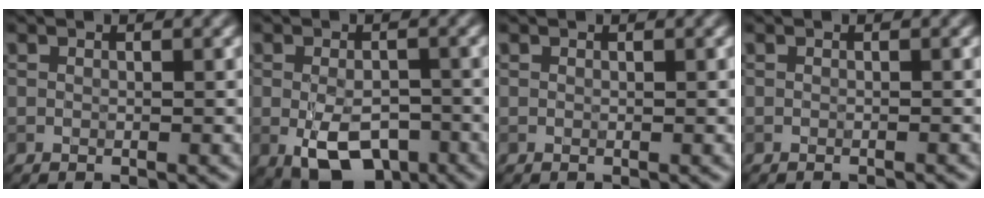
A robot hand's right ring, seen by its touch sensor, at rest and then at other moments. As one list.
[{"total": 6.4, "force": [-2.2, 3.7, 4.8], "torque": [-0.087, -0.013, -0.033]}, {"total": 0.0}, {"total": 1.0, "force": [-0.9, 0.1, 0.3], "torque": [0.002, -0.002, -0.015]}]